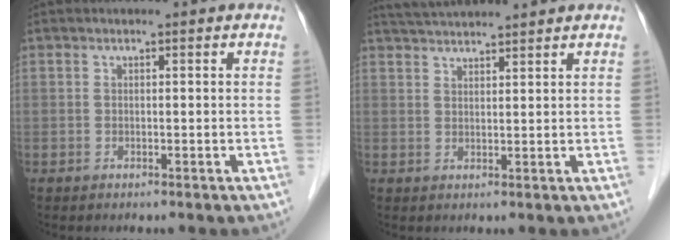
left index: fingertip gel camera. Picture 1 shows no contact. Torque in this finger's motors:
{"motor_torque": [-0.05, -0.77, 0.27, 0.13]}